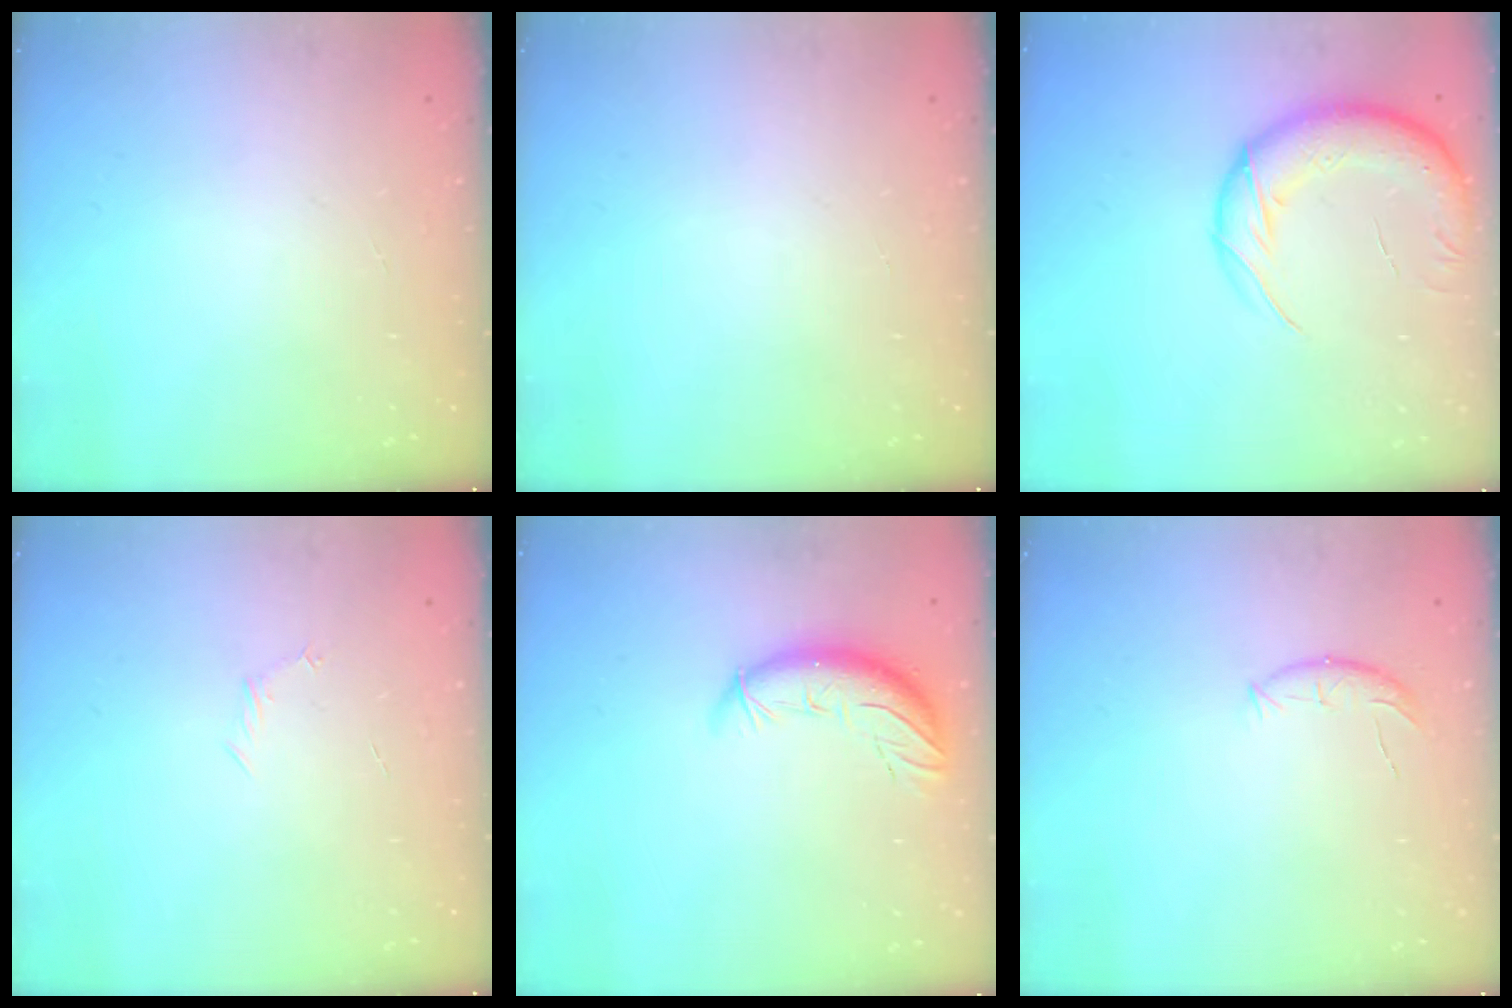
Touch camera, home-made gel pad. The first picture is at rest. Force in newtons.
{"total": 0.0}
{"total": 16.6, "press": 16.0, "slide": 4.1}
{"total": 3.7, "press": 3.6, "slide": 1.1}
{"total": 10.8, "press": 10.4, "slide": 3.1}
{"total": 7.7, "press": 7.6, "slide": 1.5}